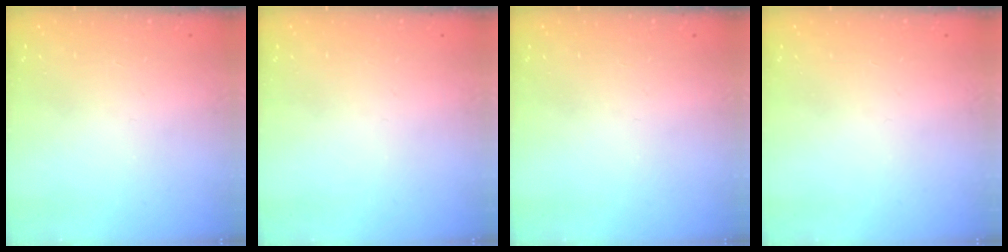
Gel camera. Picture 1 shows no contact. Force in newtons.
{"total": 0.0}
{"total": 0.0}
{"total": 0.0}